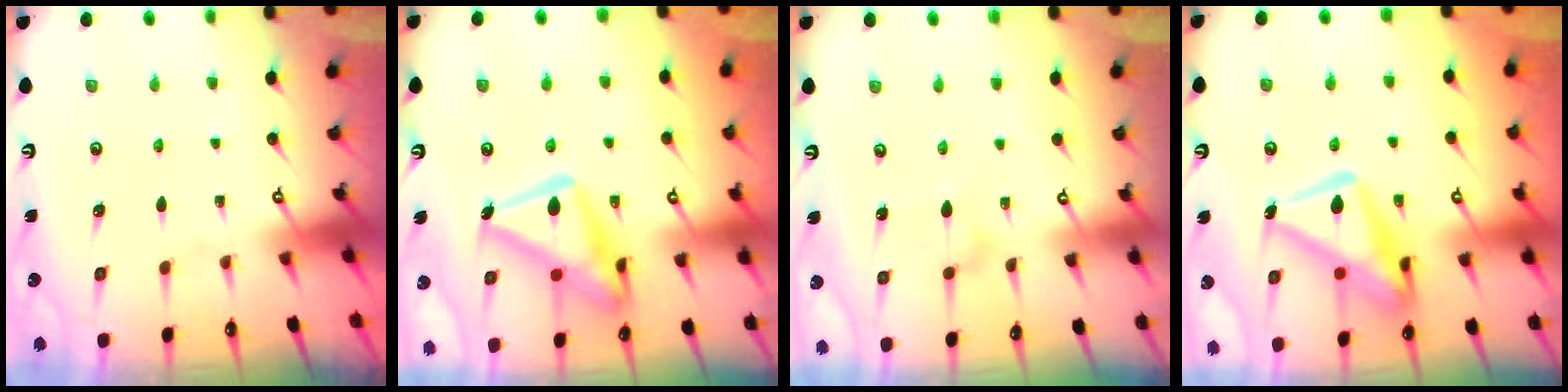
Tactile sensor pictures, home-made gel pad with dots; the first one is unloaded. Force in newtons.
{"total": 20.9, "press": 20.8, "slide": 1.5}
{"total": 7.4, "press": 7.4, "slide": 0.4}
{"total": 17.1, "press": 17.0, "slide": 1.5}